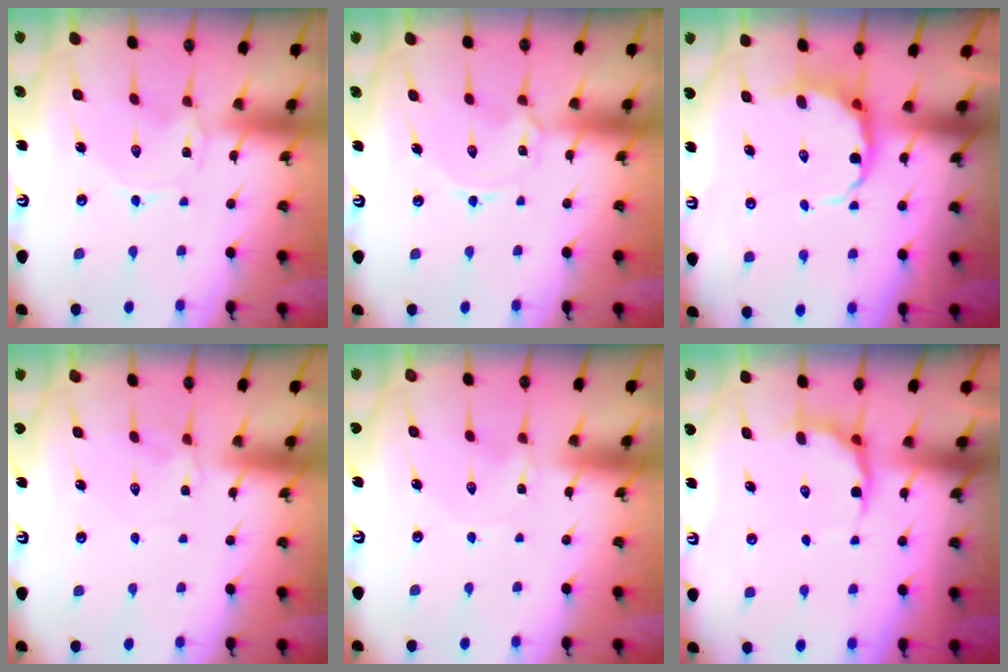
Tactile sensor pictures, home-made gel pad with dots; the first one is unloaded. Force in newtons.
{"total": 2.0, "press": 2.0, "slide": 0.1}
{"total": 6.0, "press": 5.6, "slide": 2.3}
{"total": 2.7, "press": 2.6, "slide": 0.6}
{"total": 0.0}
{"total": 7.4, "press": 7.0, "slide": 2.4}